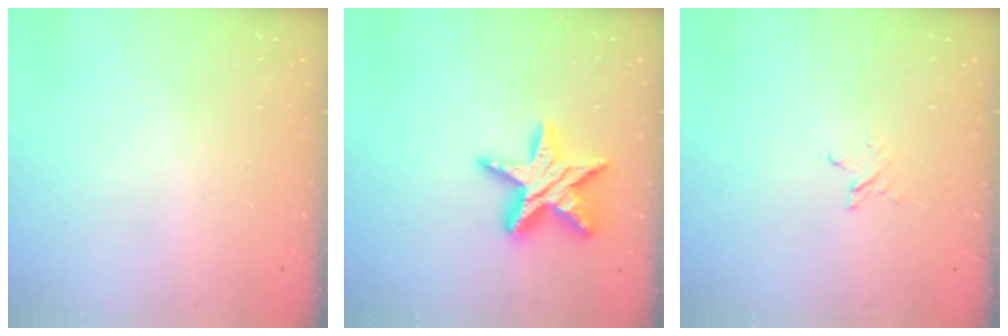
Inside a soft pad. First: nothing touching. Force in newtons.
{"total": 14.8, "press": 14.8, "slide": 1.2}
{"total": 2.4, "press": 2.4, "slide": 0.3}